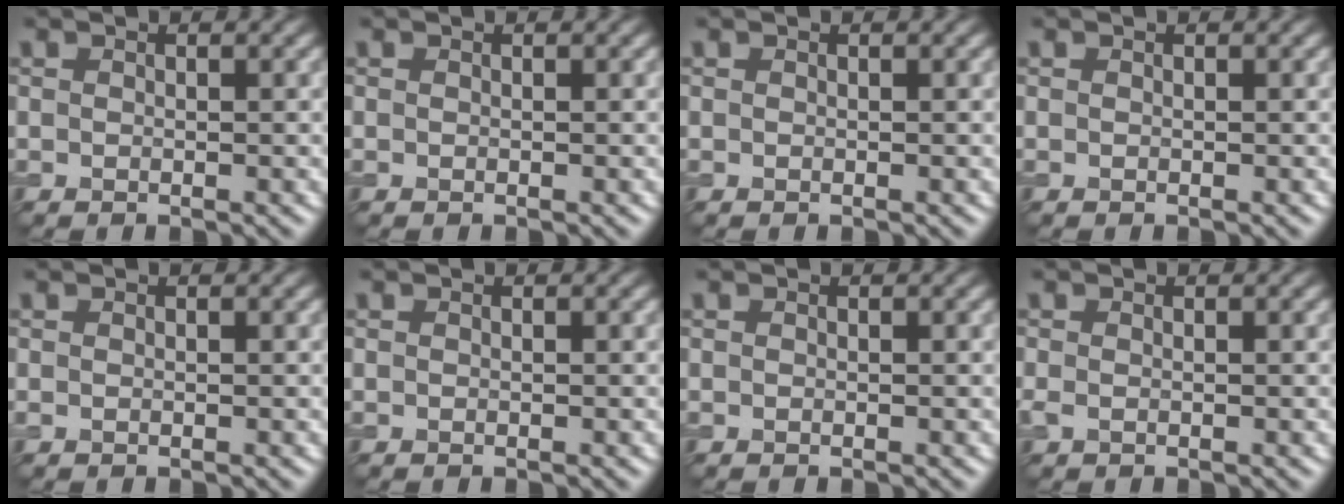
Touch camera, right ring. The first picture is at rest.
{"total": 0.0}
{"total": 0.0}
{"total": 0.0}
{"total": 0.0}
{"total": 0.0}
{"total": 0.0}
{"total": 0.8, "force": [-0.2, 0.5, 0.6], "torque": [-0.019, -0.005, -0.006]}